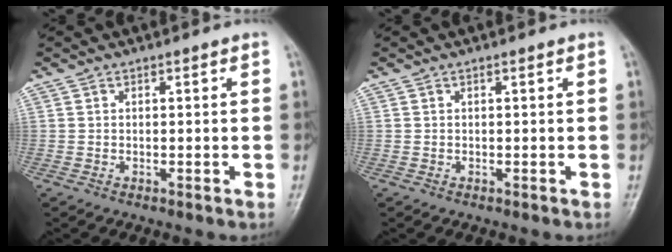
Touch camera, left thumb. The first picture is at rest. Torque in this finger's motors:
{"motor_torque": [0.01, 0.03, 0.00, 0.01, 0.00]}